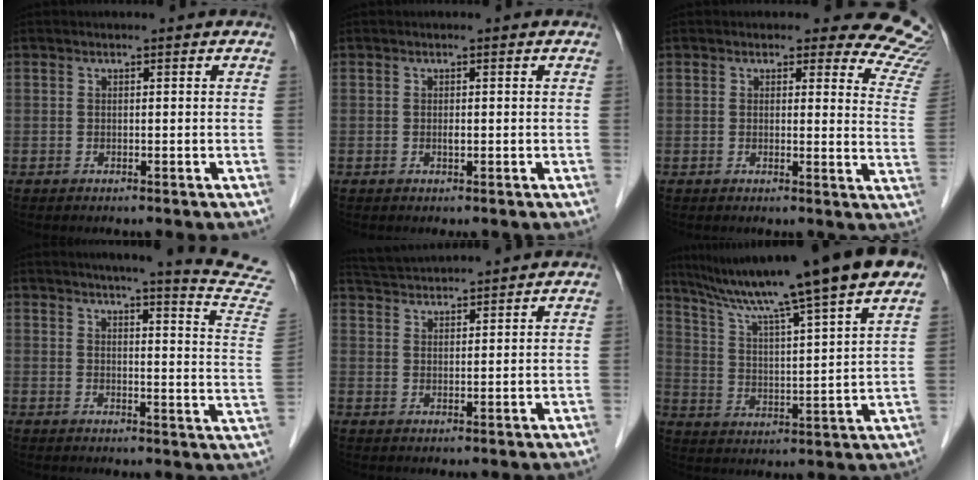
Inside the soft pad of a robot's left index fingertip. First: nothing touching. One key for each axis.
{"total": 0.6, "fx": -0.1, "fy": 0.2, "fz": 0.5, "tx": -0.011, "ty": -0.001, "tz": -0.001}
{"total": 11.9, "fx": 11.4, "fy": 2.9, "fz": 2.1, "tx": 0.022, "ty": -0.098, "tz": 0.073}
{"total": 16.9, "fx": 15.3, "fy": -1.3, "fz": 7.0, "tx": -0.089, "ty": -0.092, "tz": 0.157}
{"total": 7.8, "fx": 7.6, "fy": -0.3, "fz": 1.7, "tx": -0.040, "ty": 0.031, "tz": 0.123}
{"total": 21.3, "fx": 16.5, "fy": -0.7, "fz": 13.4, "tx": -0.212, "ty": 0.010, "tz": 0.246}